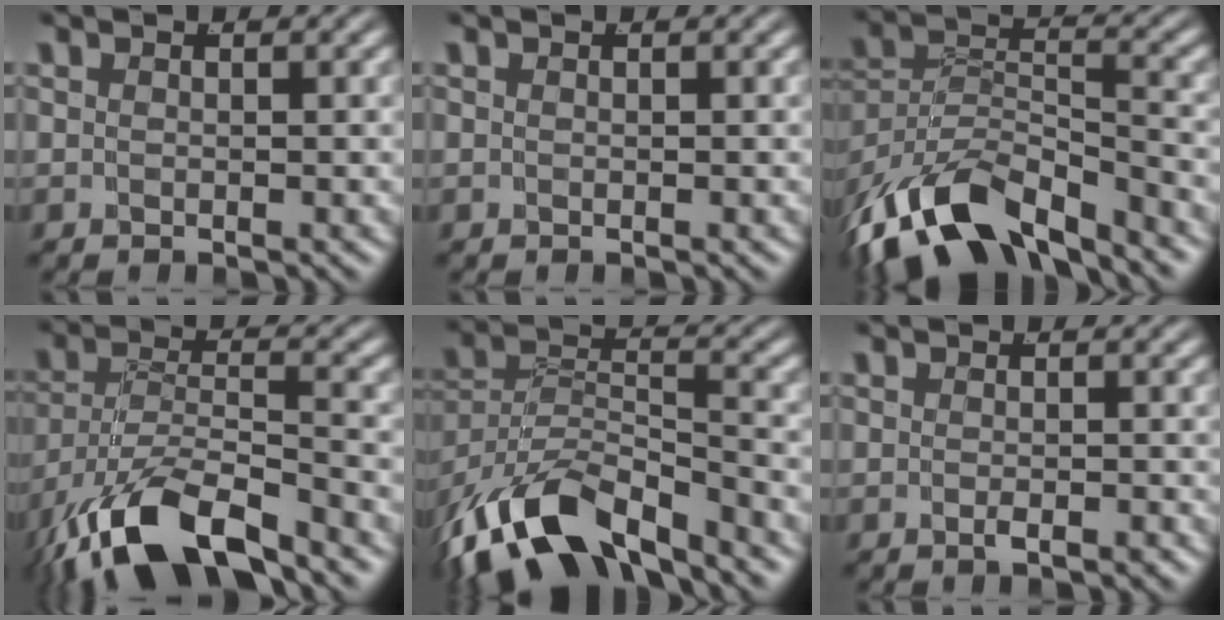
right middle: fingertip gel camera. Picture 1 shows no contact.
{"total": 0.0}
{"total": 11.4, "force": [-7.6, 6.1, 6.0], "torque": [-0.127, -0.047, -0.107]}
{"total": 9.1, "force": [-5.8, 4.0, 5.8], "torque": [-0.124, -0.040, -0.074]}
{"total": 10.5, "force": [-7.0, 5.3, 5.7], "torque": [-0.122, -0.043, -0.099]}
{"total": 1.0, "force": [-0.8, 0.1, 0.6], "torque": [-0.009, -0.001, -0.013]}